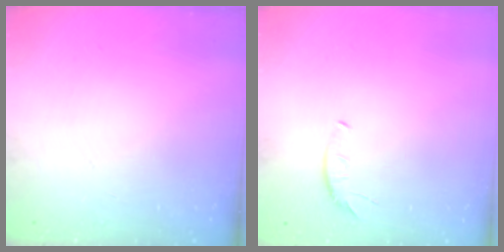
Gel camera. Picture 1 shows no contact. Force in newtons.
{"total": 5.5, "press": 5.5, "slide": 0.5}